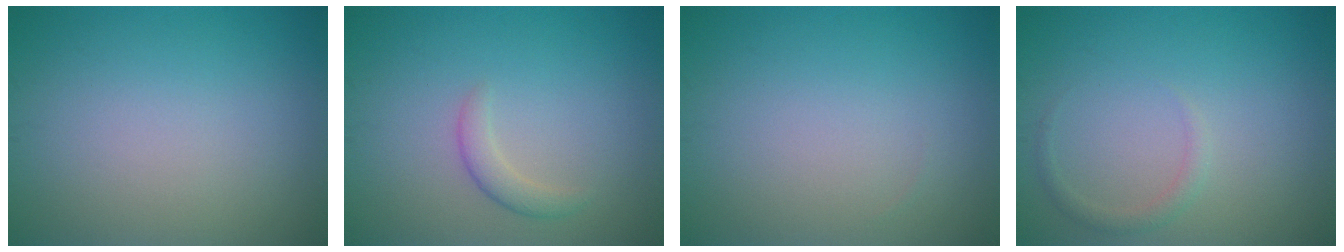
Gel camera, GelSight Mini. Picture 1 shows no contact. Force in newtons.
{"total": 1.7, "press": 1.7, "slide": 0.1}
{"total": 0.0}
{"total": 1.2, "press": 1.2, "slide": 0.0}